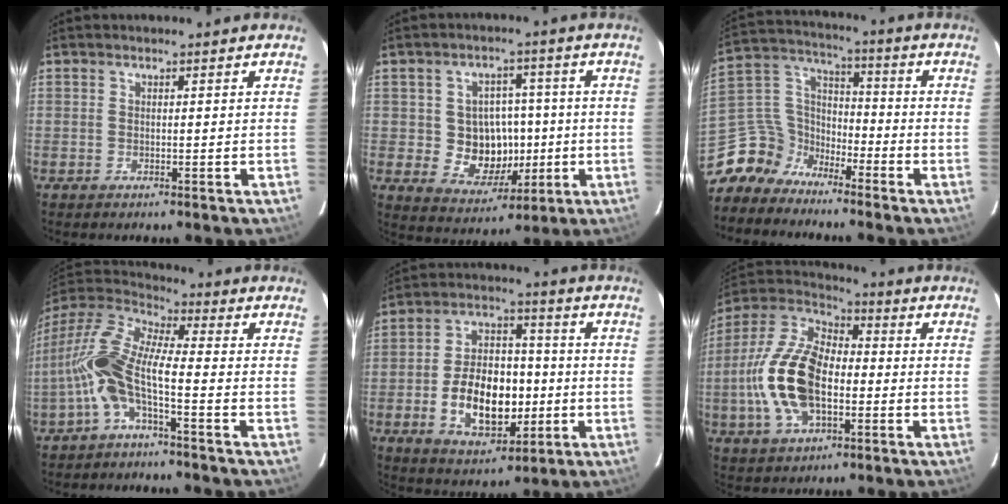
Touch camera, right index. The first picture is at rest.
{"total": 10.0, "force": [-1.0, 8.9, 4.6], "torque": [-0.095, 0.008, 0.003]}
{"total": 9.8, "force": [-8.1, 5.4, 0.5], "torque": [-0.041, 0.047, -0.174]}
{"total": 12.2, "force": [-3.5, 3.0, 11.3], "torque": [-0.233, 0.009, -0.076]}
{"total": 15.0, "force": [-3.3, 9.2, 11.4], "torque": [-0.219, 0.017, -0.037]}
{"total": 17.5, "force": [-3.1, 9.3, 14.5], "torque": [-0.309, 0.007, -0.060]}